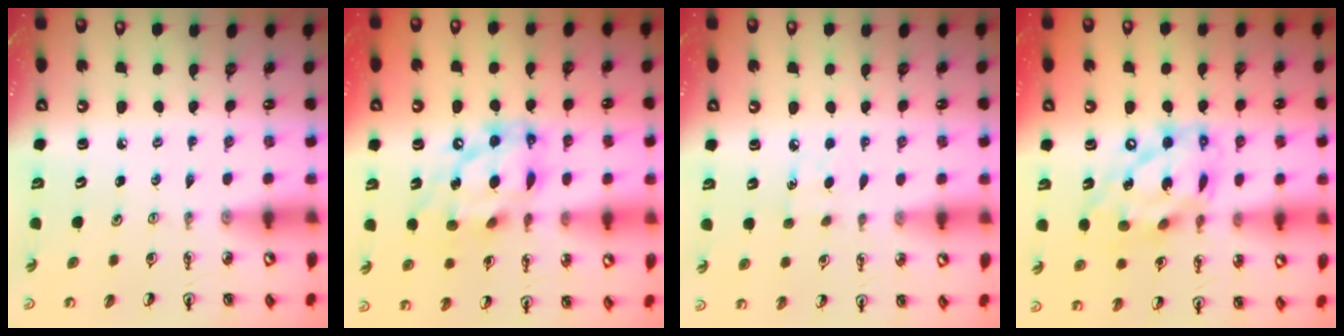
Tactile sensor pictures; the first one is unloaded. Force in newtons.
{"total": 16.0, "press": 16.0, "slide": 1.1}
{"total": 4.8, "press": 4.7, "slide": 0.5}
{"total": 18.4, "press": 18.3, "slide": 1.6}